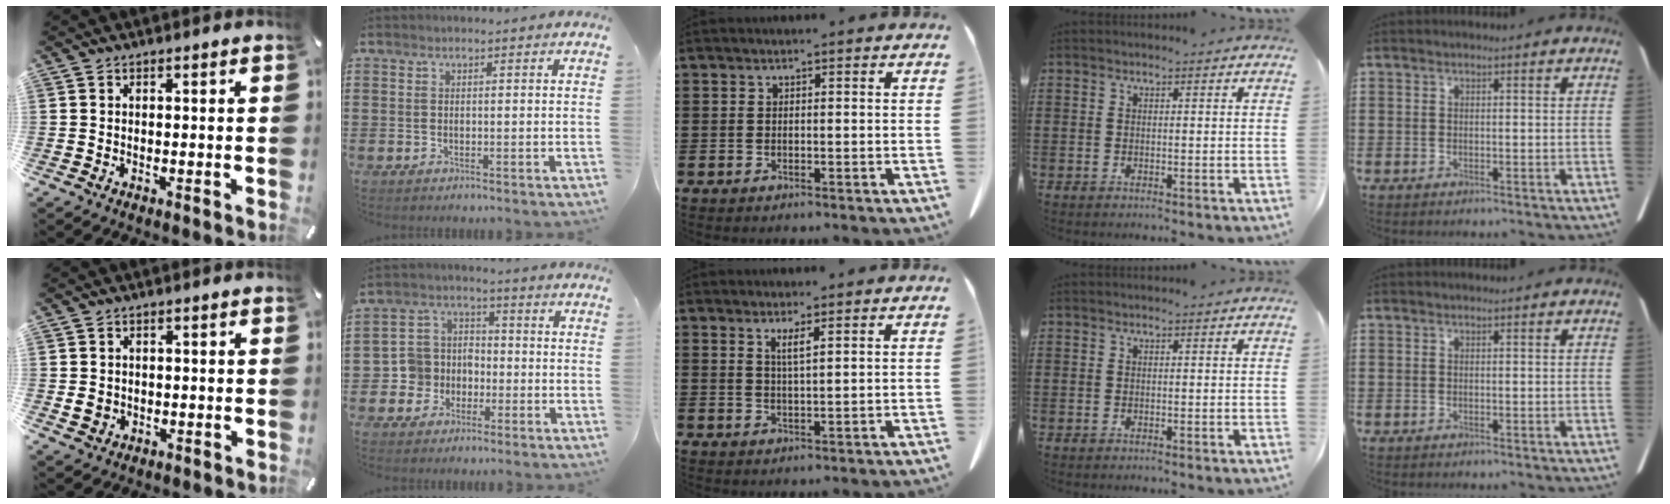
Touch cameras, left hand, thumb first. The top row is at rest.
{"thumb": {"total": 2.9, "force": [-0.3, 2.5, 1.3], "torque": [-0.017, 0.000, -0.007]}, "index": {"total": 5.9, "force": [-2.2, 5.4, 0.8], "torque": [-0.056, 0.006, -0.049]}, "middle": {"total": 2.4, "force": [1.5, 0.1, 1.9], "torque": [-0.042, -0.002, 0.027]}}